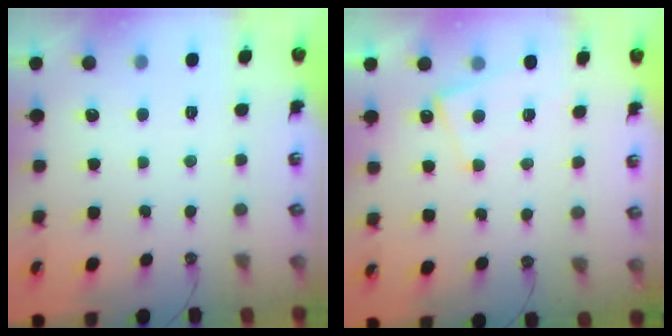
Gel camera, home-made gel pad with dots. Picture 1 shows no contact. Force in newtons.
{"total": 4.2, "press": 4.2, "slide": 0.4}